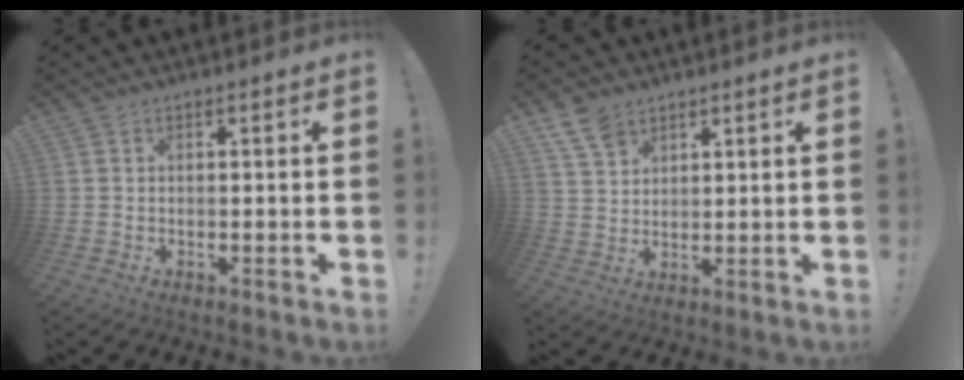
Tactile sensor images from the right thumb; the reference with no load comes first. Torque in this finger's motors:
{"motor_torque": [0.00, 0.12, -0.28, -0.09, -0.50]}